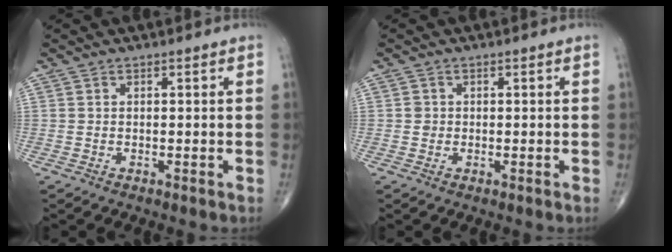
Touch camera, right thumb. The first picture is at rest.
{"total": 1.1, "force": [0.0, 1.1, 0.2], "torque": [0.002, 0.003, 0.000]}